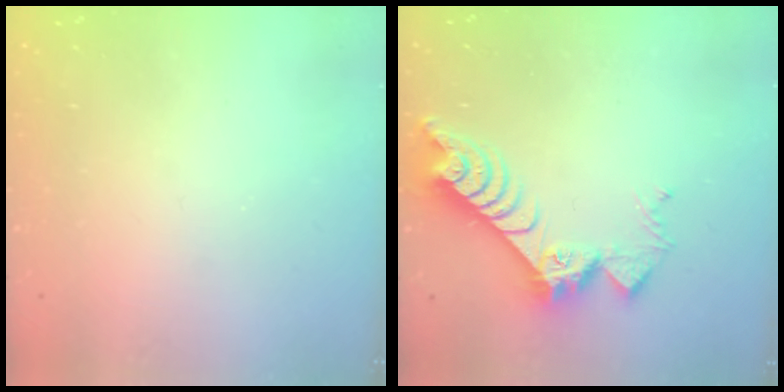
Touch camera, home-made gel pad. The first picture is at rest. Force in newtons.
{"total": 9.8, "press": 9.7, "slide": 0.9}